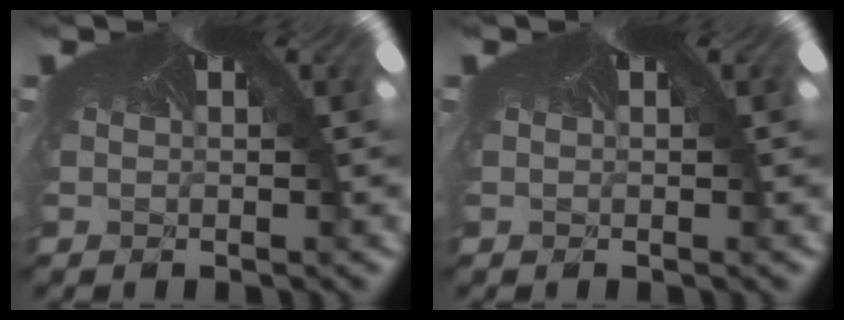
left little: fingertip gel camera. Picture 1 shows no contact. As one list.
[{"total": 0.0}]